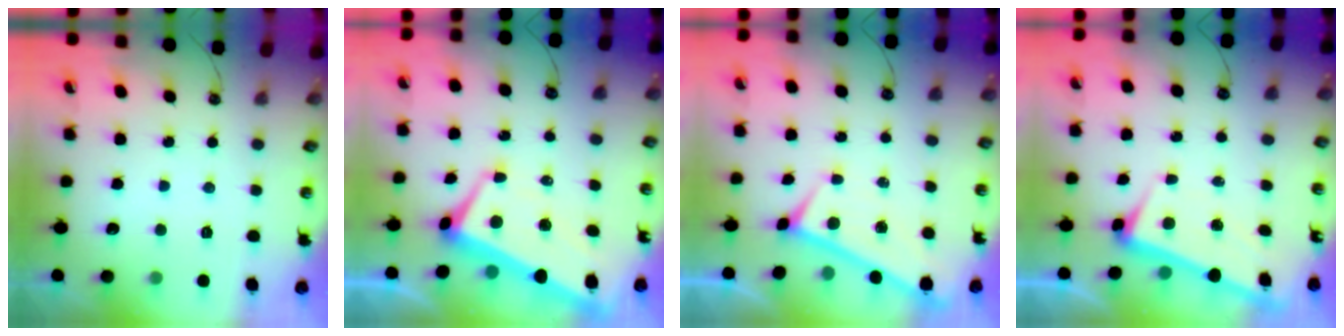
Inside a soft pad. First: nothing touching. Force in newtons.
{"total": 1.7, "press": 1.1, "slide": 1.4}
{"total": 0.0}
{"total": 3.0, "press": 2.9, "slide": 0.8}